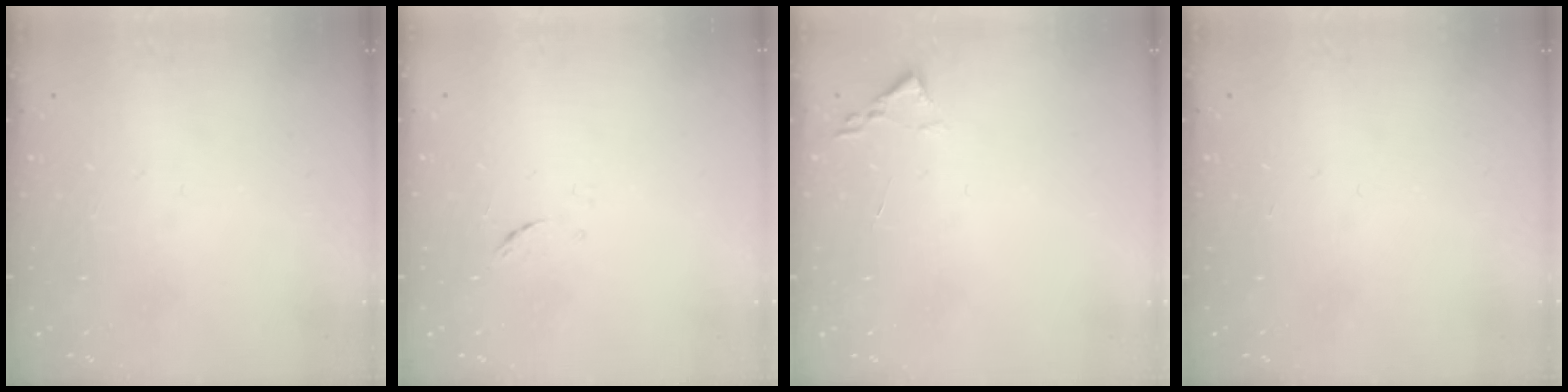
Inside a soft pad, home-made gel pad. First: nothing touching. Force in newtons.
{"total": 4.8, "press": 4.6, "slide": 1.3}
{"total": 1.8, "press": 1.7, "slide": 0.2}
{"total": 0.0}